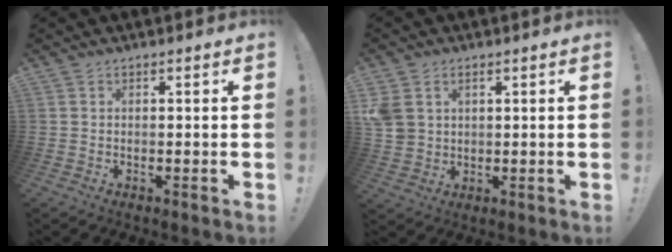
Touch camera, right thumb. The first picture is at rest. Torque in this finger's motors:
{"motor_torque": [-0.20, 0.22, -0.09, 0.41, 0.22]}